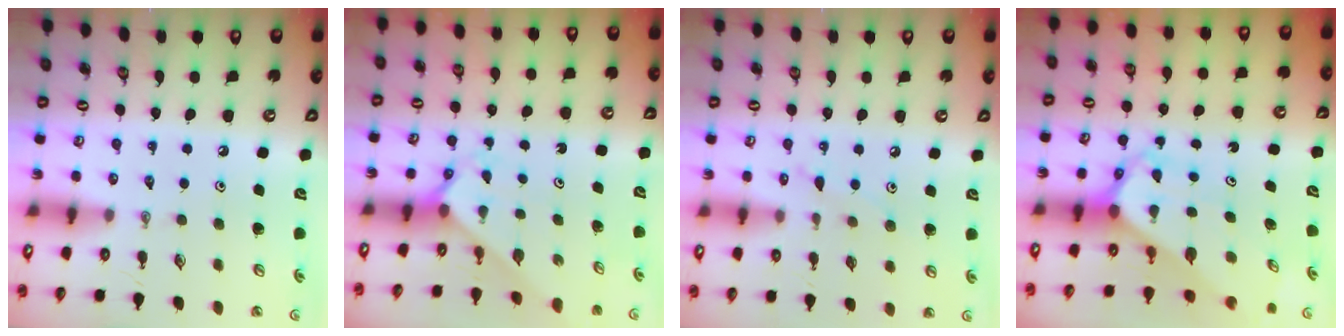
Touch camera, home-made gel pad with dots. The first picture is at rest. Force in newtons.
{"total": 2.3, "press": 2.3, "slide": 0.2}
{"total": 5.9, "press": 5.9, "slide": 0.4}
{"total": 4.2, "press": 4.2, "slide": 0.3}